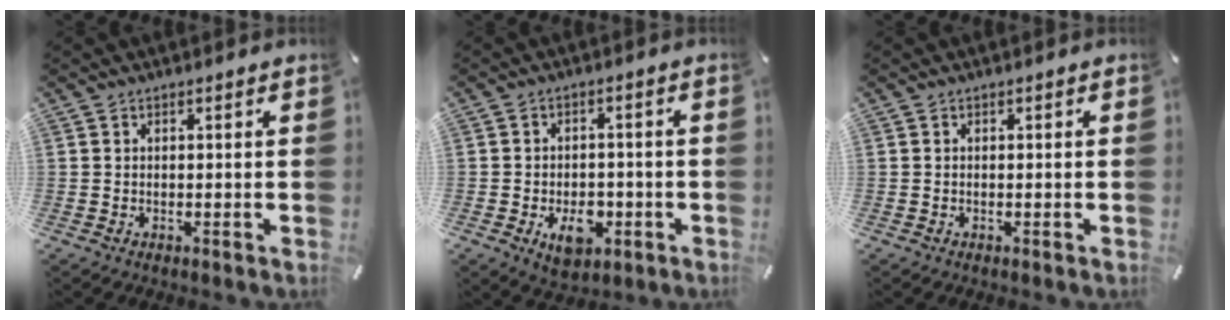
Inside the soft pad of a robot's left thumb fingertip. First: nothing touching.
{"total": 7.7, "force": [-2.5, 5.1, 5.1], "torque": [-0.065, 0.006, -0.043]}
{"total": 0.0}